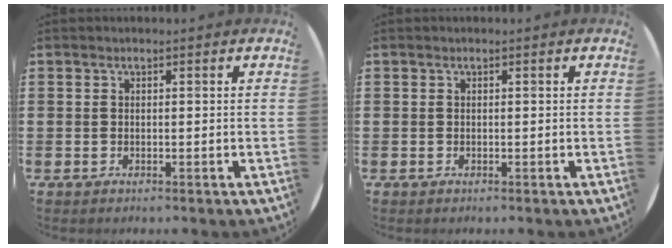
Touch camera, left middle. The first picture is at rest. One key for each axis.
{"total": 0.0}